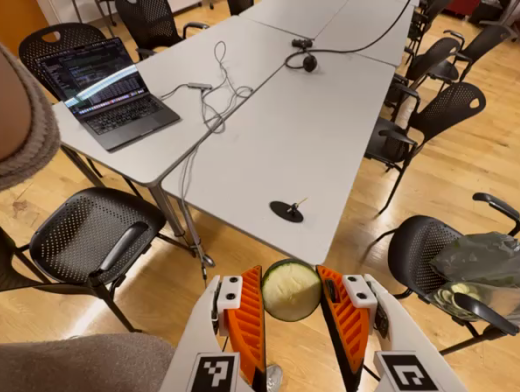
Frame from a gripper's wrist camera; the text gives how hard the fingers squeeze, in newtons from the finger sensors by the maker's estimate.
{"total": 9.5, "left": 9.4, "right": 9.7}